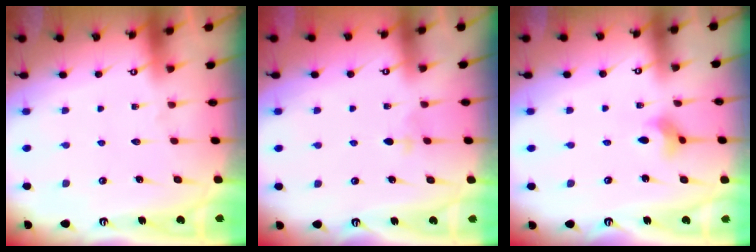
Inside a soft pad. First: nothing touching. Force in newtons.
{"total": 1.9, "press": 1.9, "slide": 0.4}
{"total": 3.1, "press": 3.1, "slide": 0.1}